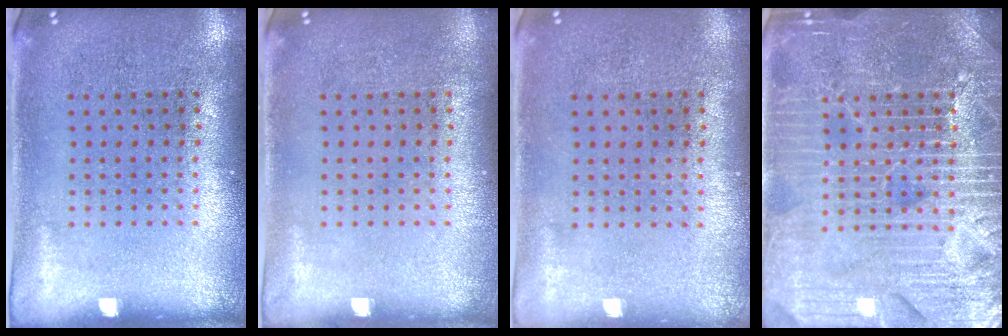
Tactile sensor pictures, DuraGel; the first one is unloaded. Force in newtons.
{"total": 0.0}
{"total": 0.0}
{"total": 7.1, "press": 7.1, "slide": 0.8}